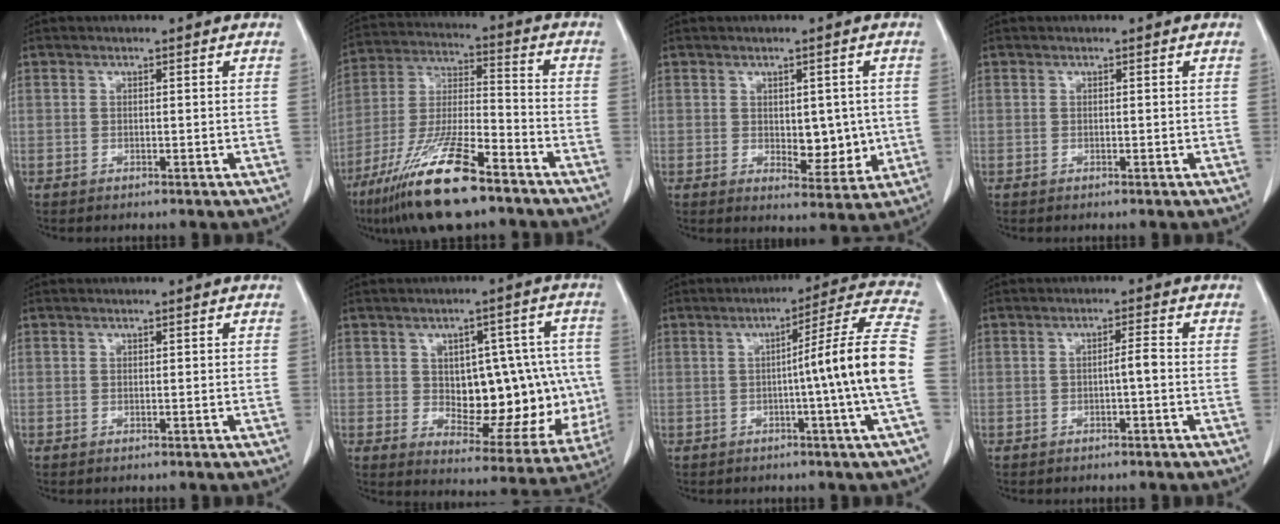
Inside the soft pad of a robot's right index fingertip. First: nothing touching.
{"total": 16.7, "force": [-11.0, 2.7, 12.2], "torque": [-0.261, -0.033, -0.201]}
{"total": 6.1, "force": [0.0, 3.2, 5.1], "torque": [-0.059, -0.005, 0.014]}
{"total": 0.0}
{"total": 0.0}
{"total": 17.4, "force": [0.1, 8.8, 15.0], "torque": [-0.194, 0.025, 0.030]}
{"total": 13.0, "force": [-1.7, -2.7, 12.7], "torque": [-0.170, 0.005, -0.028]}
{"total": 2.0, "force": [-0.4, 0.1, 2.0], "torque": [-0.029, 0.005, -0.005]}